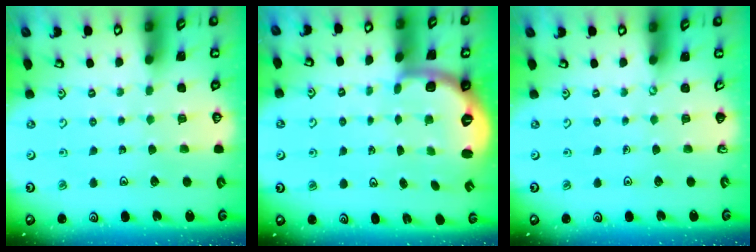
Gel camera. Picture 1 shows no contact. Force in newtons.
{"total": 2.8, "press": 1.8, "slide": 2.1}
{"total": 0.0}